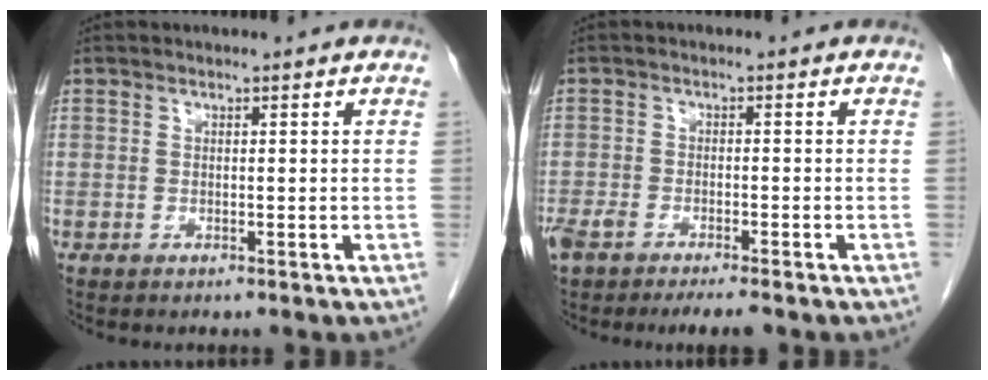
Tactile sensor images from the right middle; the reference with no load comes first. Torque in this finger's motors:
{"motor_torque": [0.41, -0.28, 0.09, 0.05]}